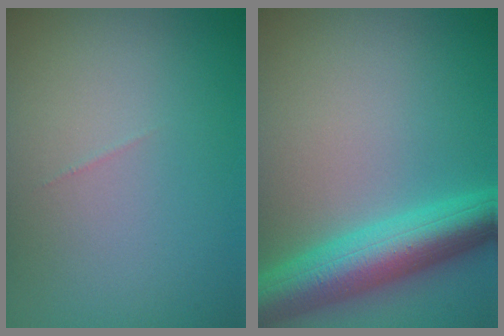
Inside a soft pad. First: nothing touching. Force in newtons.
{"total": 7.2, "press": 7.2, "slide": 0.2}